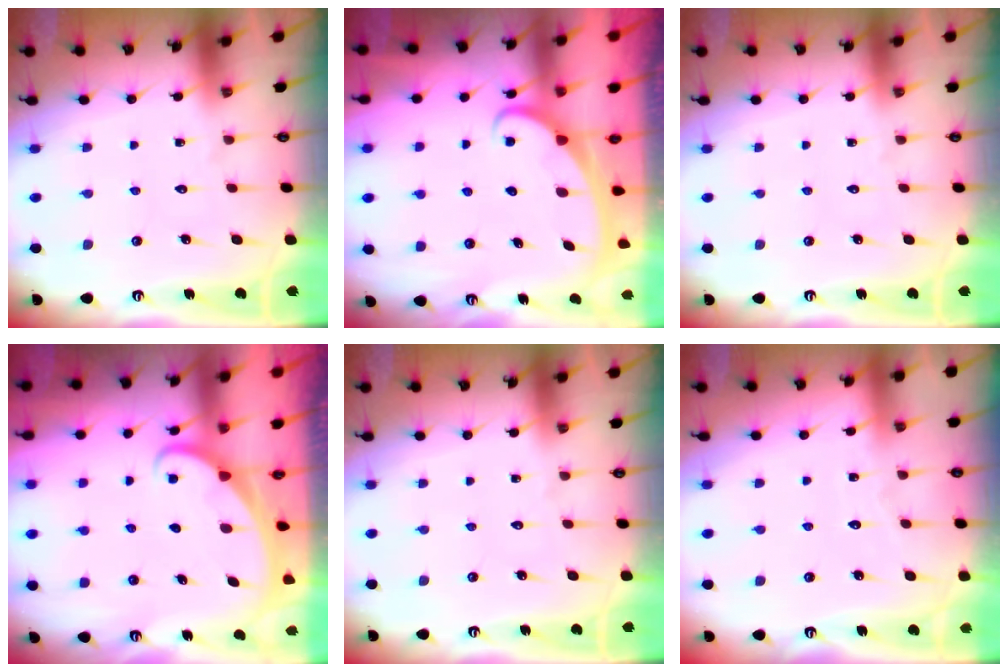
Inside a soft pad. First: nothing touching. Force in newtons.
{"total": 2.4, "press": 2.4, "slide": 0.3}
{"total": 0.0}
{"total": 1.9, "press": 1.9, "slide": 0.1}
{"total": 0.0}
{"total": 1.8, "press": 1.8, "slide": 0.2}